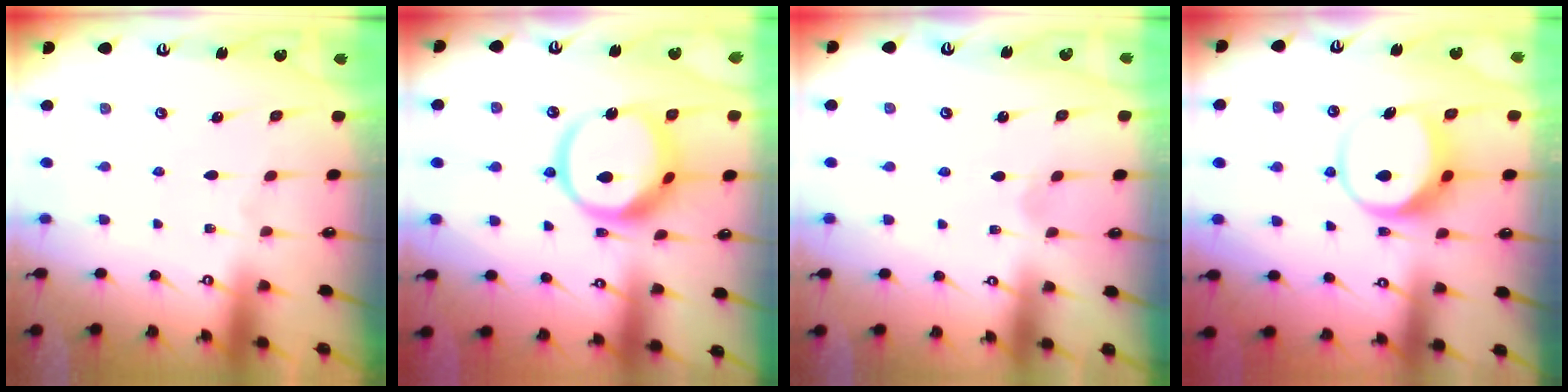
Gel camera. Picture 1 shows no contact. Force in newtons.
{"total": 14.0, "press": 13.9, "slide": 1.3}
{"total": 1.2, "press": 1.2, "slide": 0.1}
{"total": 9.2, "press": 9.1, "slide": 0.9}